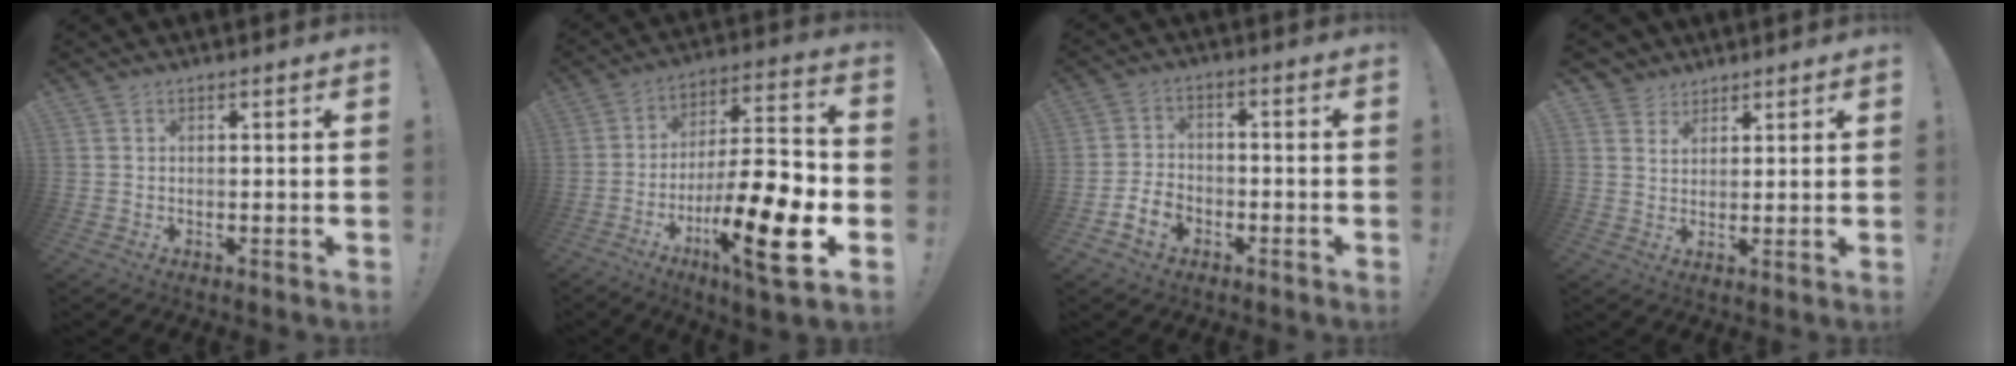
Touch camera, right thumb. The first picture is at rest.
{"total": 22.6, "force": [-8.5, 5.4, 20.2], "torque": [-0.333, 0.041, -0.133]}
{"total": 6.9, "force": [-4.0, 4.7, 3.0], "torque": [-0.057, 0.021, -0.072]}
{"total": 4.0, "force": [2.9, 2.7, 0.0], "torque": [-0.004, -0.021, 0.055]}